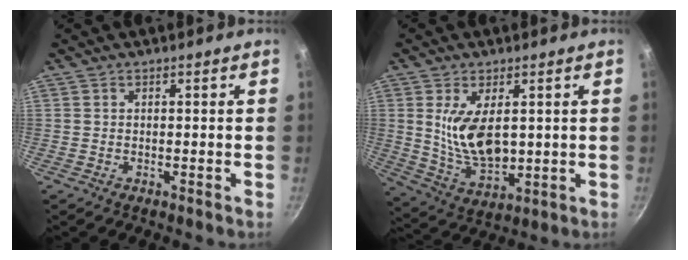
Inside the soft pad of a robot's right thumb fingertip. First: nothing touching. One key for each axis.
{"total": 11.5, "fx": 2.0, "fy": 6.1, "fz": 9.6, "tx": -0.162, "ty": -0.026, "tz": 0.053}